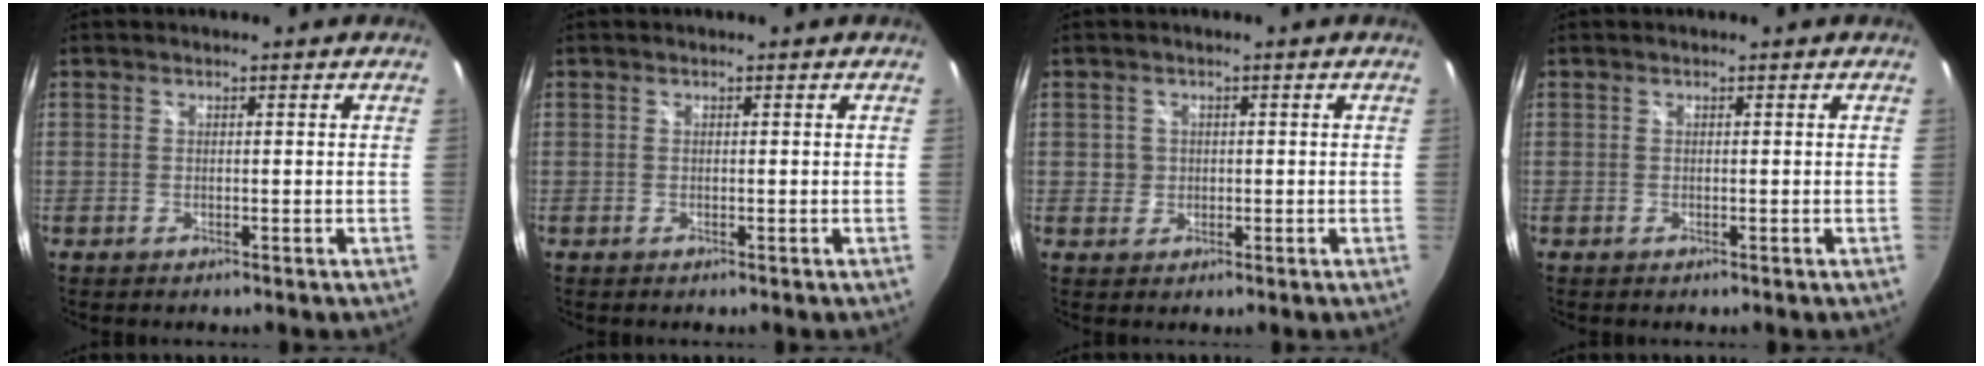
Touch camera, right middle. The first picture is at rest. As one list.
[{"total": 0.0}, {"total": 2.4, "force": [0.0, 2.3, 0.3], "torque": [-0.001, 0.001, -0.002]}, {"total": 0.0}]